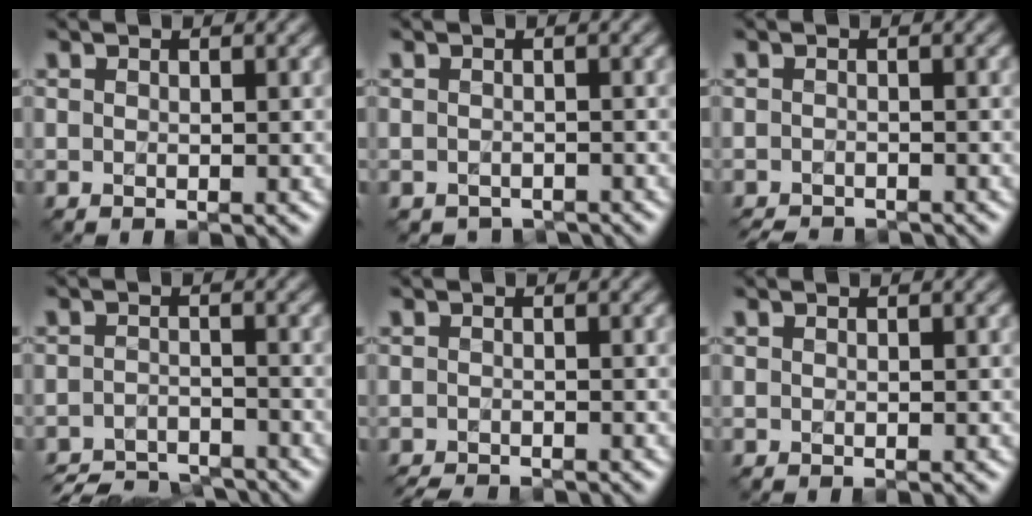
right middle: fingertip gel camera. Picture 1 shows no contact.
{"total": 1.8, "force": [-1.6, 0.9, 0.3], "torque": [0.005, -0.012, -0.019]}
{"total": 2.8, "force": [-2.8, 0.3, 0.5], "torque": [-0.005, -0.012, -0.042]}
{"total": 6.1, "force": [-5.8, 1.1, 1.4], "torque": [-0.018, -0.011, -0.099]}
{"total": 2.3, "force": [-2.2, 0.2, 0.6], "torque": [-0.005, -0.014, -0.038]}
{"total": 0.0}